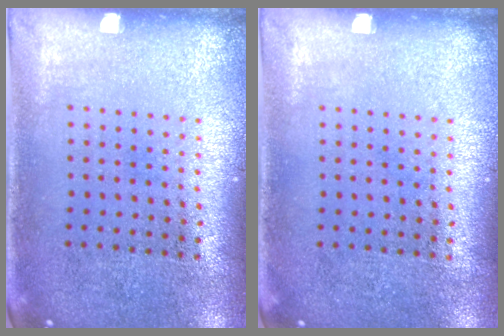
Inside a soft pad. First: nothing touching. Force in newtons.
{"total": 0.0}